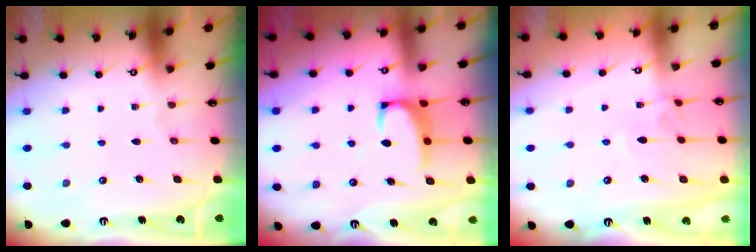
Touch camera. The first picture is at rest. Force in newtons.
{"total": 2.5, "press": 2.4, "slide": 0.8}
{"total": 3.9, "press": 3.9, "slide": 0.2}